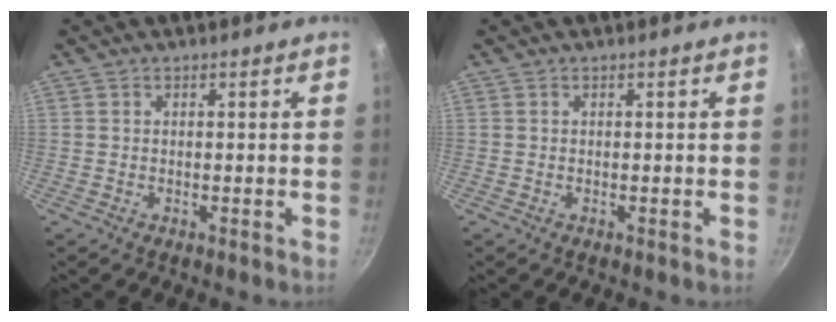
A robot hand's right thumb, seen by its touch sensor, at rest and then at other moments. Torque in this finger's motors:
{"motor_torque": [0.01, 0.01, -0.09, 0.09, 0.00]}